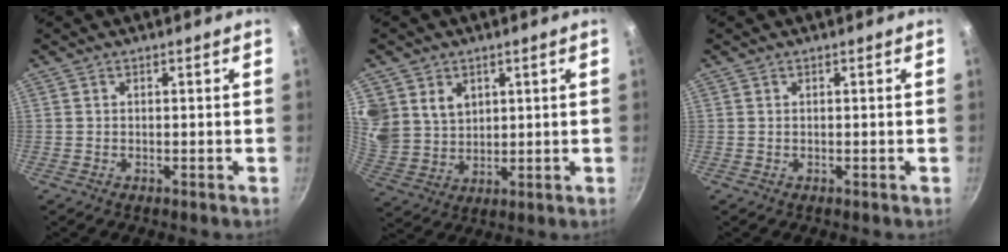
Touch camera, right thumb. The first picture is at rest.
{"total": 12.6, "force": [5.2, 10.1, 5.5], "torque": [-0.109, -0.015, 0.119]}
{"total": 0.0}